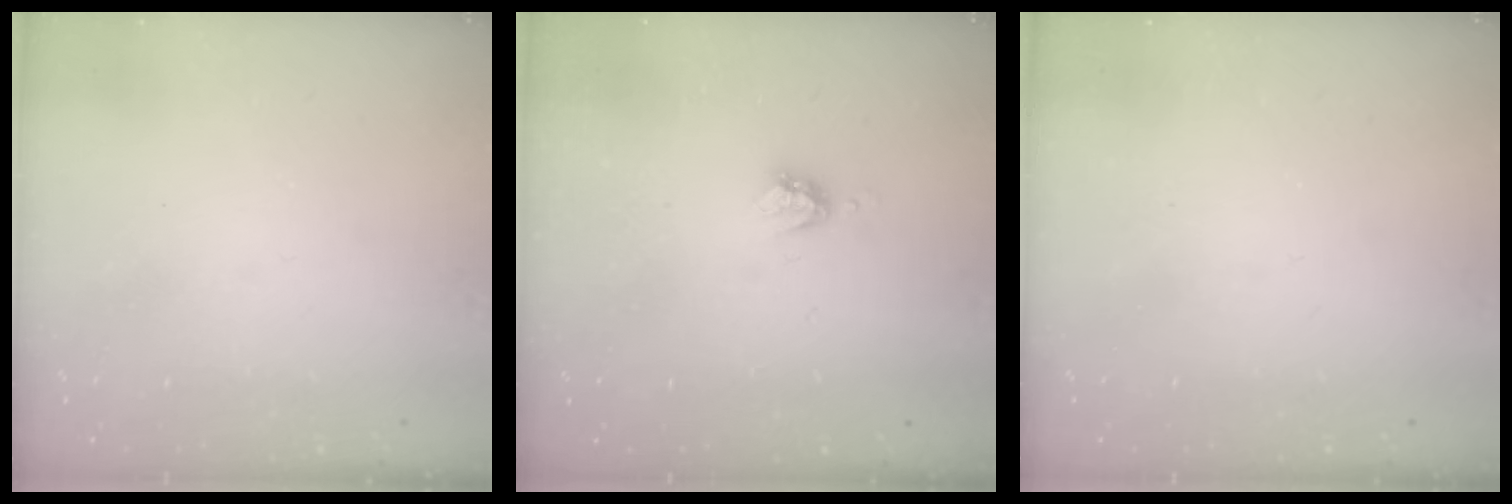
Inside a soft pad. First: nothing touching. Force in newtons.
{"total": 3.8, "press": 3.8, "slide": 0.1}
{"total": 0.0}